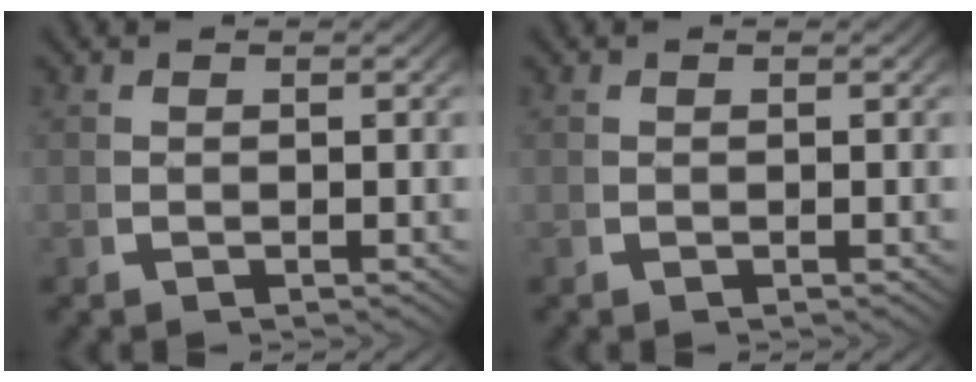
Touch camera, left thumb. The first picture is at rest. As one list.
[{"total": 0.0}]